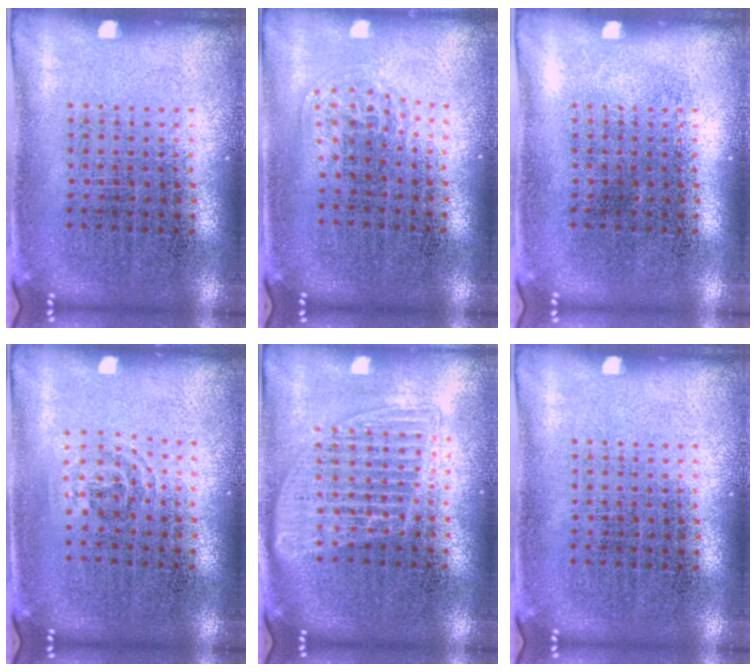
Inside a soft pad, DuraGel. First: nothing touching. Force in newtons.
{"total": 1.0, "press": 0.7, "slide": 0.7}
{"total": 0.0}
{"total": 0.9, "press": 0.6, "slide": 0.6}
{"total": 1.5, "press": 1.3, "slide": 0.6}
{"total": 0.0}